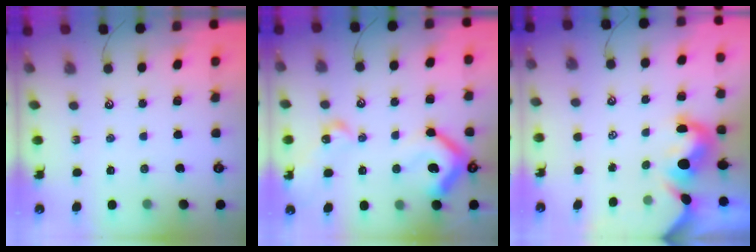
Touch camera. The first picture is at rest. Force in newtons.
{"total": 14.6, "press": 14.6, "slide": 0.8}
{"total": 1.7, "press": 1.4, "slide": 1.0}